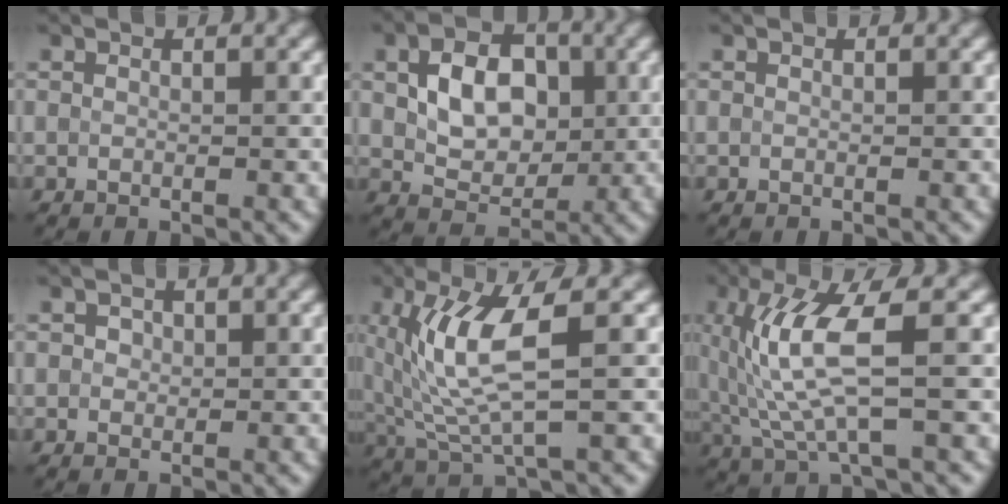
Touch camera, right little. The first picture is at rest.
{"total": 6.0, "force": [0.7, 4.1, 4.3], "torque": [-0.078, 0.003, 0.009]}
{"total": 0.0}
{"total": 1.0, "force": [0.3, 0.8, 0.4], "torque": [-0.001, 0.005, 0.000]}
{"total": 6.6, "force": [1.3, 1.5, 6.3], "torque": [-0.139, -0.007, 0.031]}
{"total": 6.7, "force": [0.8, 1.3, 6.5], "torque": [-0.149, -0.005, 0.024]}